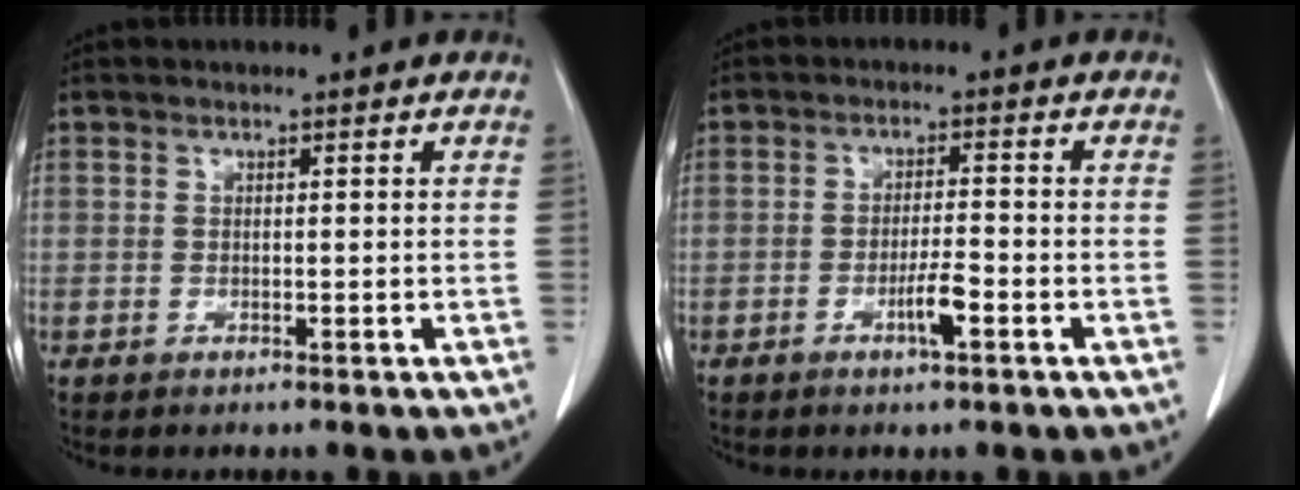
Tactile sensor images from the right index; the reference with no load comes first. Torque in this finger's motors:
{"motor_torque": [0.85, -0.07, 0.36, 0.06]}